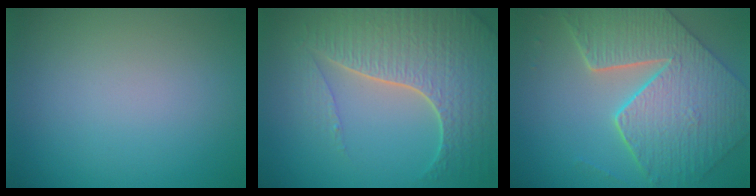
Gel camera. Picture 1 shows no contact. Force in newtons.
{"total": 7.5, "press": 5.6, "slide": 5.0}
{"total": 9.3, "press": 6.7, "slide": 6.4}